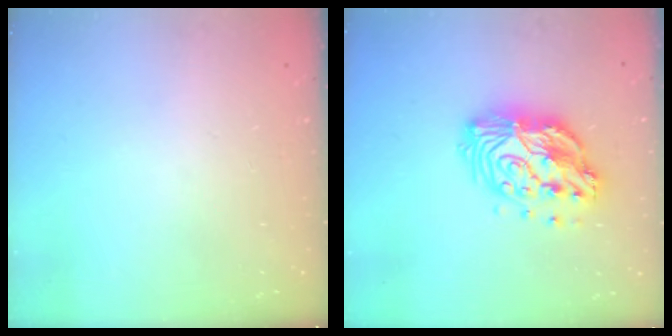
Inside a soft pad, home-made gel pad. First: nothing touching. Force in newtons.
{"total": 15.1, "press": 15.0, "slide": 1.2}